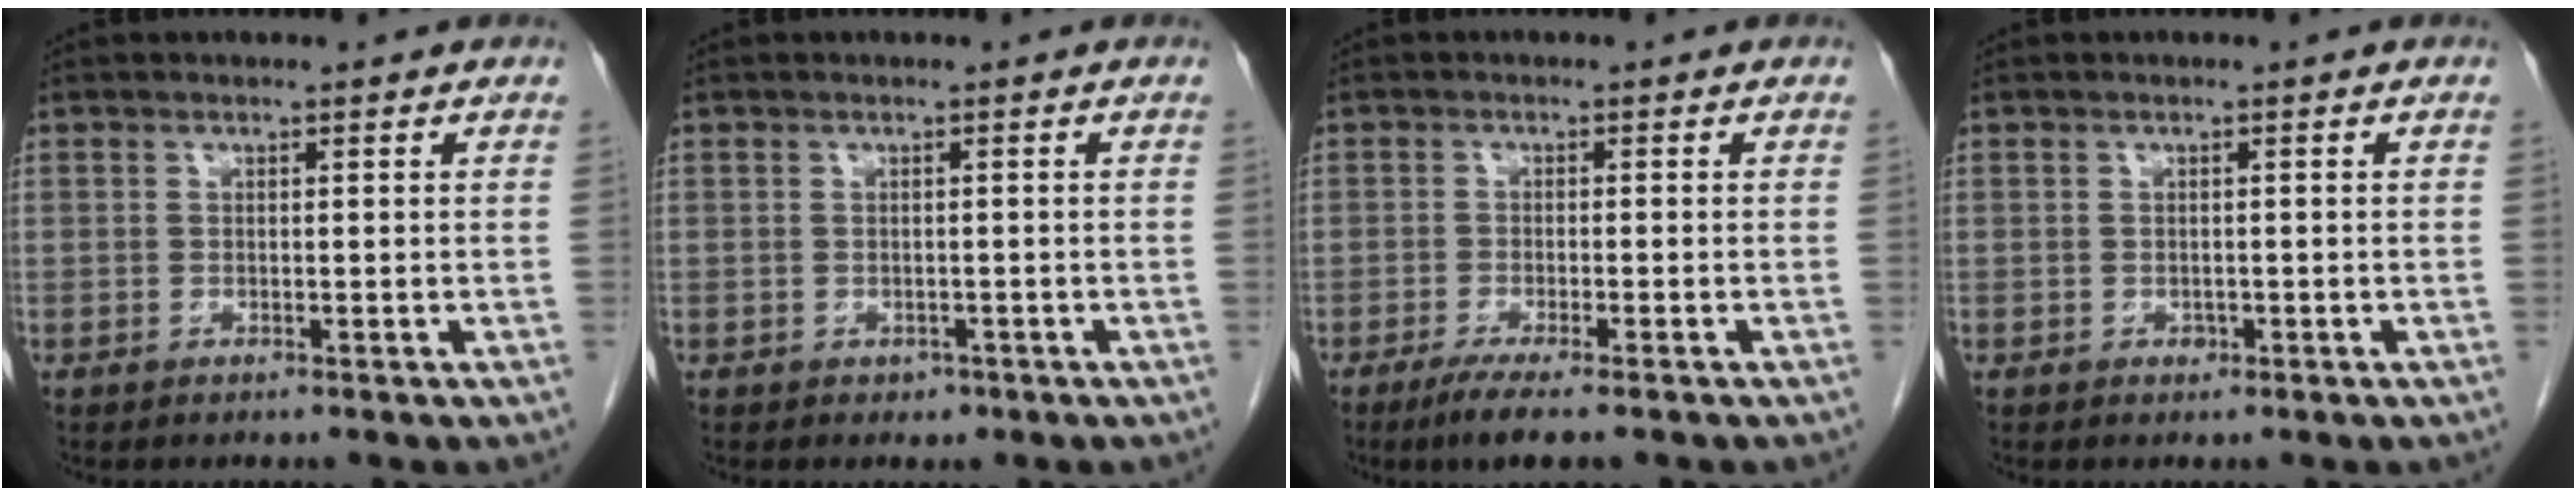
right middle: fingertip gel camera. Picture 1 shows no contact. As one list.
[{"total": 1.1, "force": [-0.6, 0.9, 0.3], "torque": [-0.006, 0.002, -0.004]}, {"total": 5.4, "force": [-3.8, 0.5, 3.8], "torque": [-0.063, -0.014, -0.059]}, {"total": 0.6, "force": [-0.3, 0.5, 0.3], "torque": [-0.005, 0.001, -0.004]}]